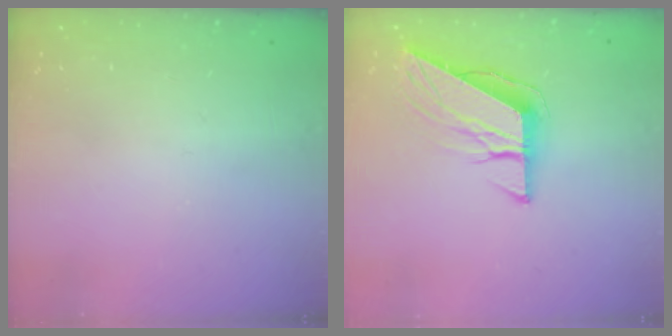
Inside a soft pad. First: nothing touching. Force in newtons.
{"total": 9.4, "press": 9.4, "slide": 1.0}